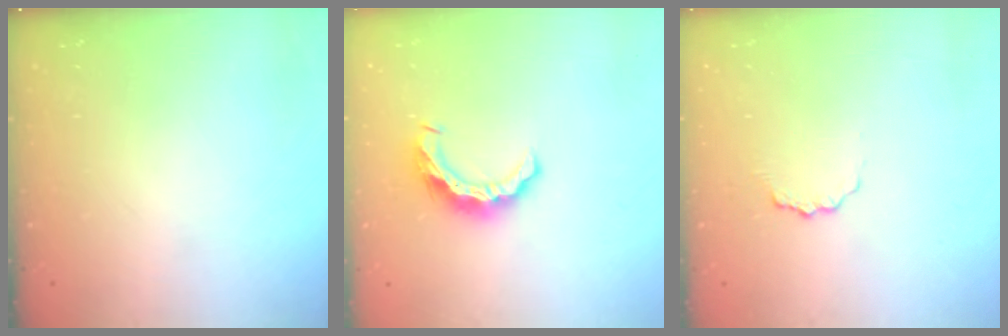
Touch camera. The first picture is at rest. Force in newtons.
{"total": 9.4, "press": 9.4, "slide": 0.5}
{"total": 3.0, "press": 3.0, "slide": 0.3}